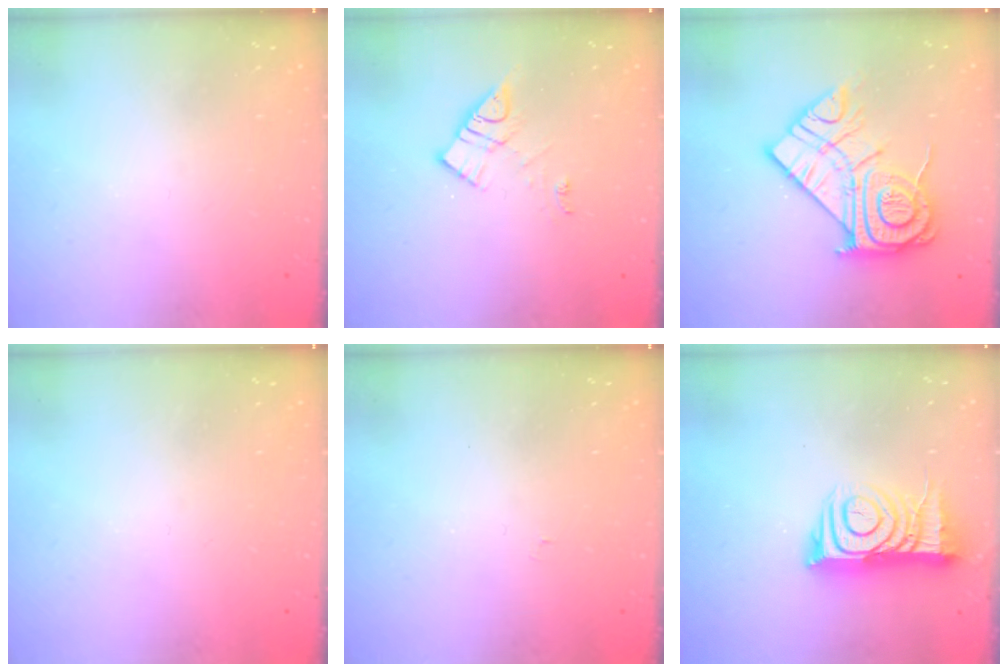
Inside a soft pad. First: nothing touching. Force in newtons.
{"total": 10.8, "press": 10.8, "slide": 0.7}
{"total": 19.5, "press": 19.4, "slide": 1.6}
{"total": 0.0}
{"total": 3.5, "press": 3.5, "slide": 0.3}
{"total": 12.1, "press": 12.0, "slide": 0.9}